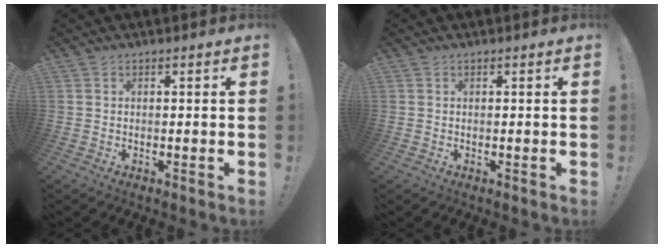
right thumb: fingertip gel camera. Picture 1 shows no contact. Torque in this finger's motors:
{"motor_torque": [-0.24, 0.01, -0.24, 0.03, 0.06]}